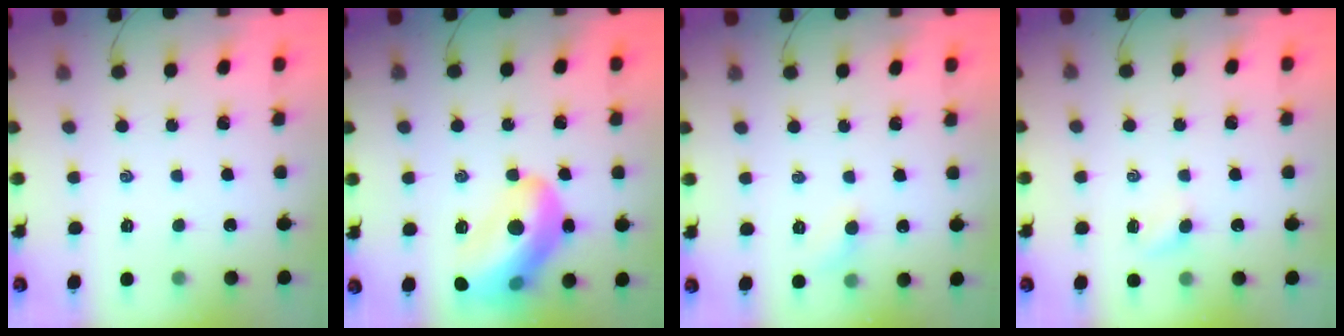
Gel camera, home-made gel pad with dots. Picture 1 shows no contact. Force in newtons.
{"total": 17.4, "press": 17.3, "slide": 1.9}
{"total": 4.8, "press": 4.5, "slide": 1.5}
{"total": 3.4, "press": 3.2, "slide": 1.0}